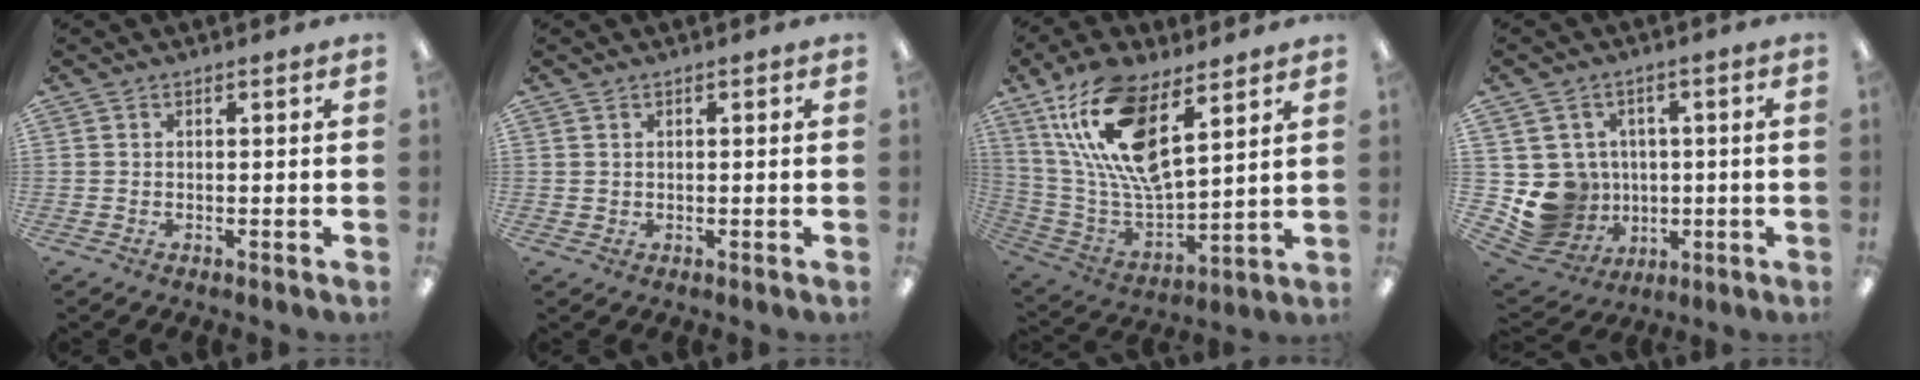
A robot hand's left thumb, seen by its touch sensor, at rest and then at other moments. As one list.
[{"total": 1.1, "force": [0.5, 1.0, -0.1], "torque": [0.001, 0.003, 0.007]}, {"total": 19.4, "force": [11.1, 7.5, 14.1], "torque": [-0.300, -0.057, 0.190]}, {"total": 10.6, "force": [-0.5, 10.4, 2.3], "torque": [-0.085, 0.000, 0.005]}]